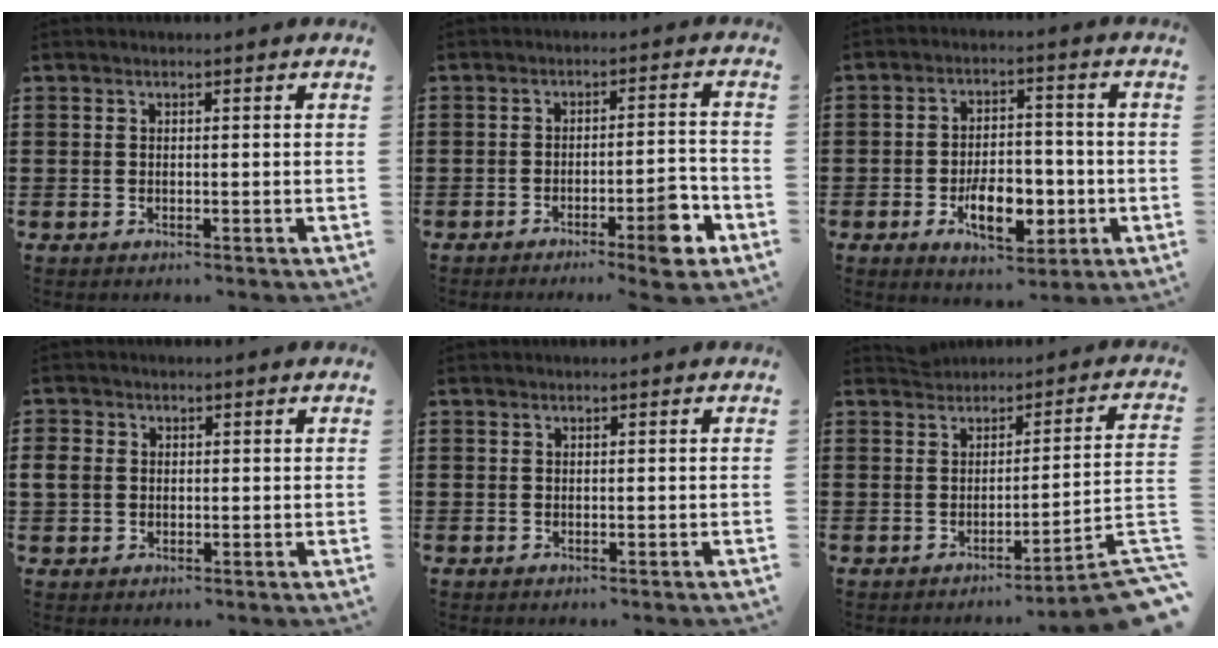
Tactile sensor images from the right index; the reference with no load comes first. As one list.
[{"total": 6.5, "force": [-3.6, 1.1, 5.3], "torque": [-0.080, 0.003, -0.057]}, {"total": 8.4, "force": [-2.9, 4.6, 6.4], "torque": [-0.100, 0.004, -0.052]}, {"total": 2.3, "force": [0.1, 2.1, 1.1], "torque": [-0.036, 0.004, -0.003]}, {"total": 0.0}, {"total": 4.0, "force": [-2.0, -0.1, 3.4], "torque": [-0.055, -0.022, -0.040]}]